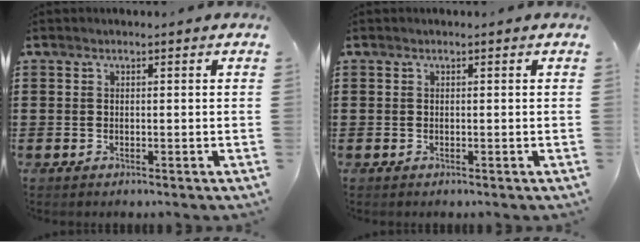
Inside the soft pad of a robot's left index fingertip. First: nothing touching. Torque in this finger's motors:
{"motor_torque": [-0.04, 0.02, 0.01, -0.01]}